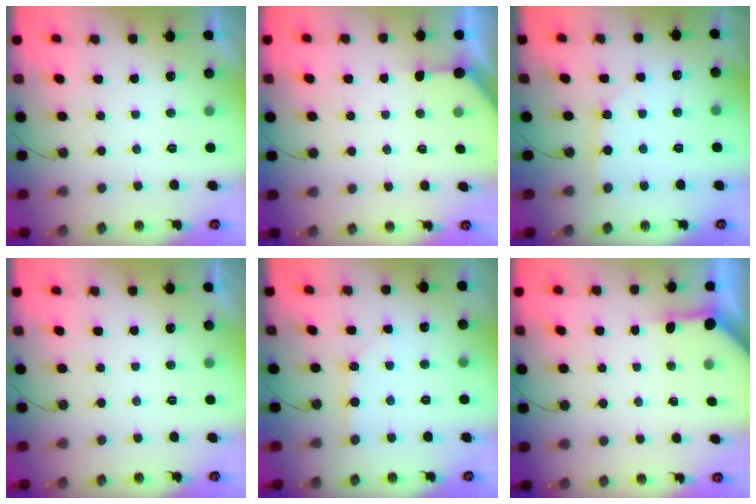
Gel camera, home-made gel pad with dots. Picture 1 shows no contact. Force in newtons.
{"total": 2.0, "press": 2.0, "slide": 0.2}
{"total": 3.2, "press": 3.2, "slide": 0.3}
{"total": 0.0}
{"total": 2.6, "press": 2.6, "slide": 0.3}
{"total": 3.9, "press": 3.8, "slide": 0.2}